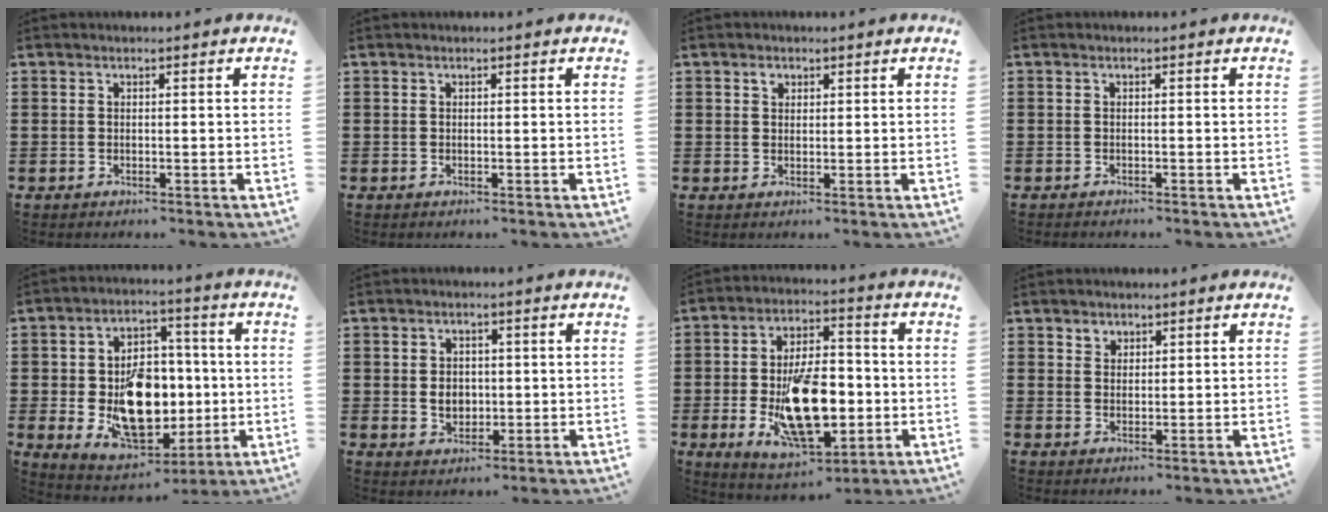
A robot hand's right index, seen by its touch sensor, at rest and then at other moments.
{"total": 0.0}
{"total": 1.3, "force": [0.6, 1.0, 0.6], "torque": [-0.013, 0.003, 0.012]}
{"total": 0.7, "force": [-0.7, -0.1, 0.0], "torque": [0.000, -0.003, -0.014]}
{"total": 13.5, "force": [-1.5, 9.2, 9.8], "torque": [-0.161, 0.001, -0.018]}
{"total": 3.5, "force": [-0.1, 2.7, 2.2], "torque": [-0.041, 0.005, -0.006]}
{"total": 15.1, "force": [-3.2, 7.2, 12.9], "torque": [-0.227, -0.009, -0.052]}
{"total": 1.9, "force": [1.3, 1.4, -0.1], "torque": [0.003, 0.003, 0.024]}